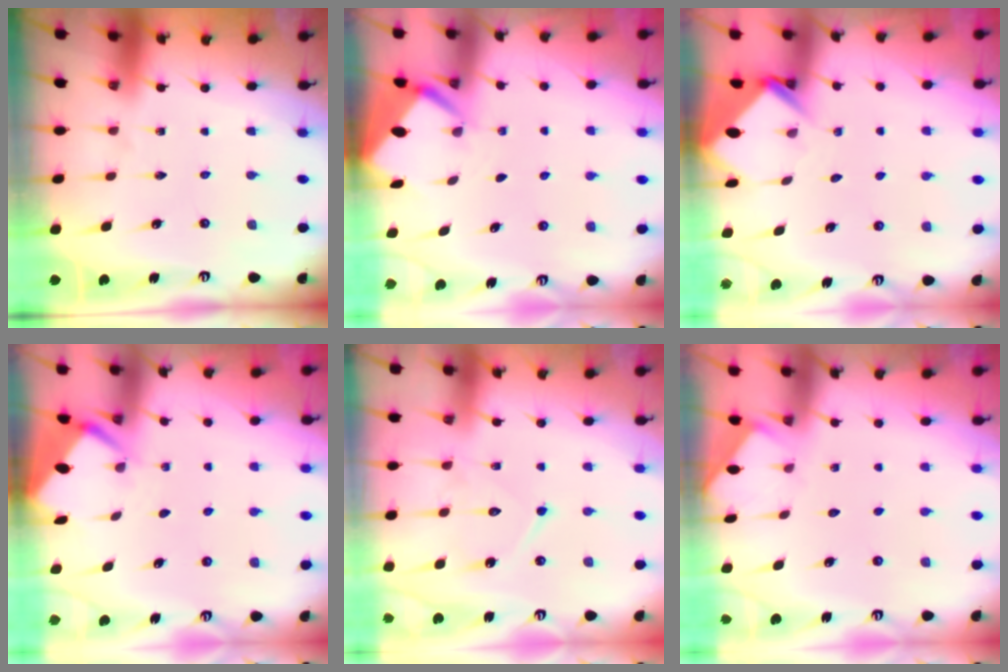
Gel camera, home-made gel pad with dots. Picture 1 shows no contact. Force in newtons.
{"total": 2.5, "press": 2.5, "slide": 0.3}
{"total": 3.8, "press": 3.8, "slide": 0.3}
{"total": 2.6, "press": 2.6, "slide": 0.3}
{"total": 11.2, "press": 11.2, "slide": 1.0}
{"total": 1.2, "press": 1.2, "slide": 0.2}